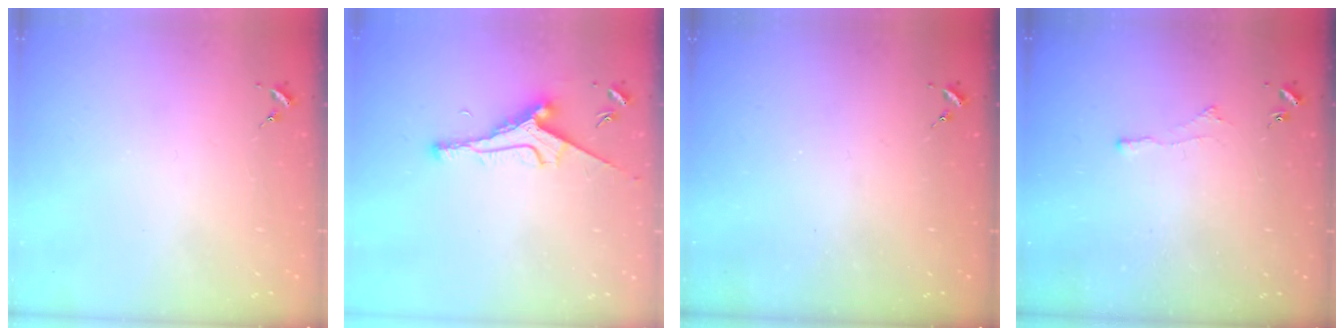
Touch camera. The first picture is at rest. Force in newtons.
{"total": 9.4, "press": 9.4, "slide": 0.9}
{"total": 0.0}
{"total": 2.8, "press": 2.7, "slide": 0.5}